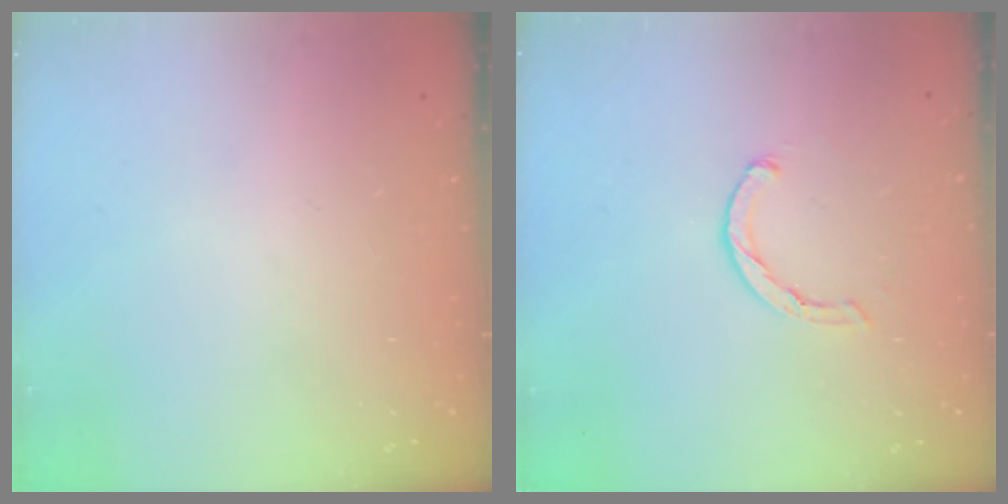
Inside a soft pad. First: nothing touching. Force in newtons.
{"total": 1.4, "press": 1.3, "slide": 0.3}